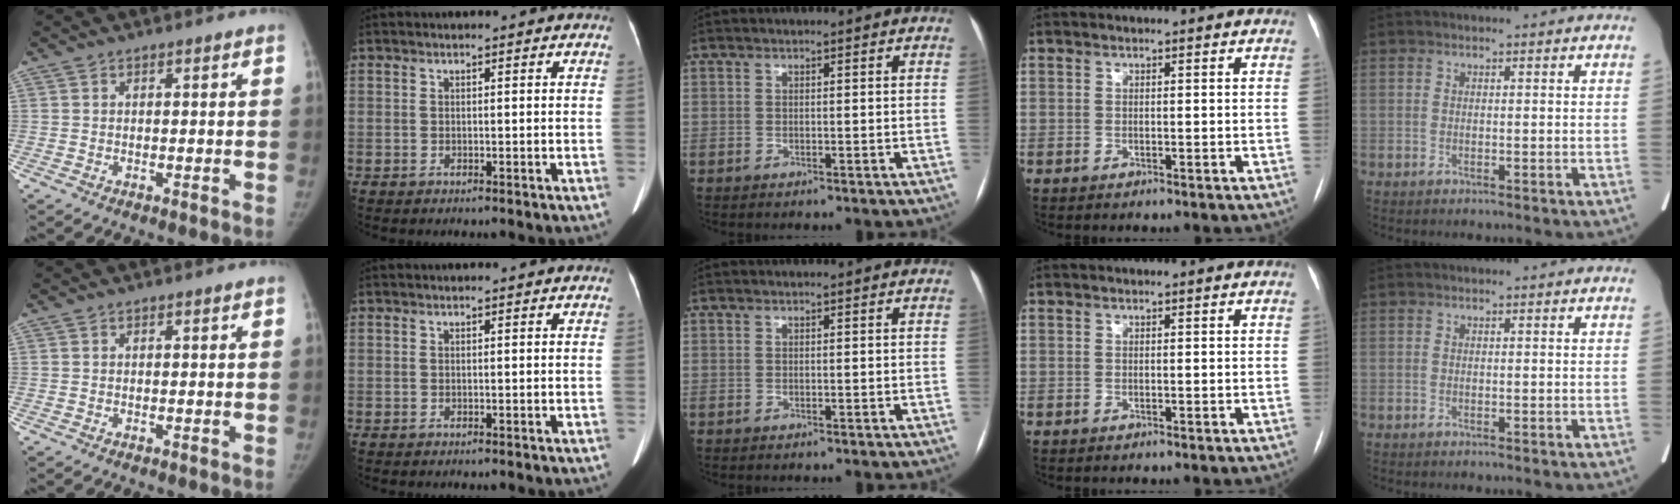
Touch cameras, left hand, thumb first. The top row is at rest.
{}